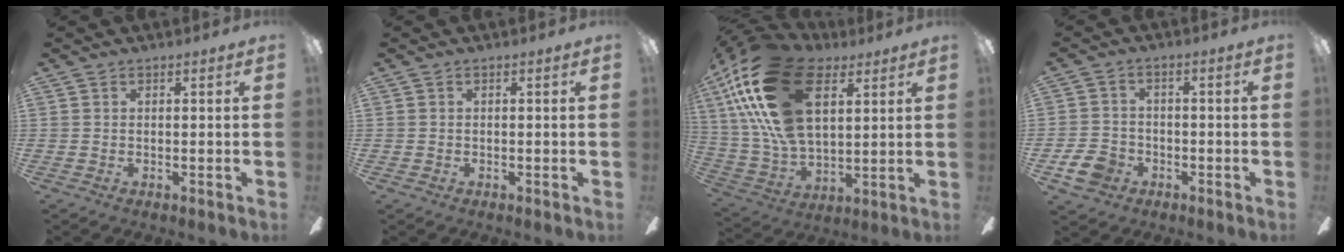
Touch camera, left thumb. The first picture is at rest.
{"total": 0.5, "force": [-0.2, 0.4, 0.2], "torque": [-0.004, 0.003, -0.006]}
{"total": 27.6, "force": [11.3, 15.6, 19.8], "torque": [-0.417, -0.029, 0.198]}
{"total": 6.6, "force": [-3.1, 5.1, 2.9], "torque": [-0.078, 0.018, -0.060]}